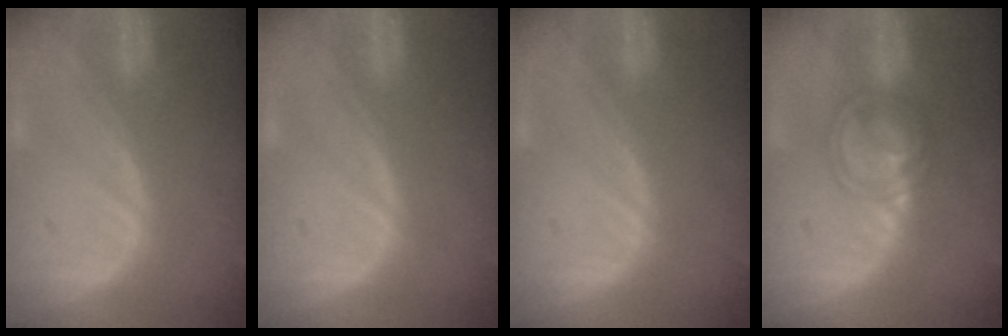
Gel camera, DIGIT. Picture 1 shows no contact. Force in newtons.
{"total": 0.0}
{"total": 0.0}
{"total": 6.2, "press": 5.3, "slide": 3.2}